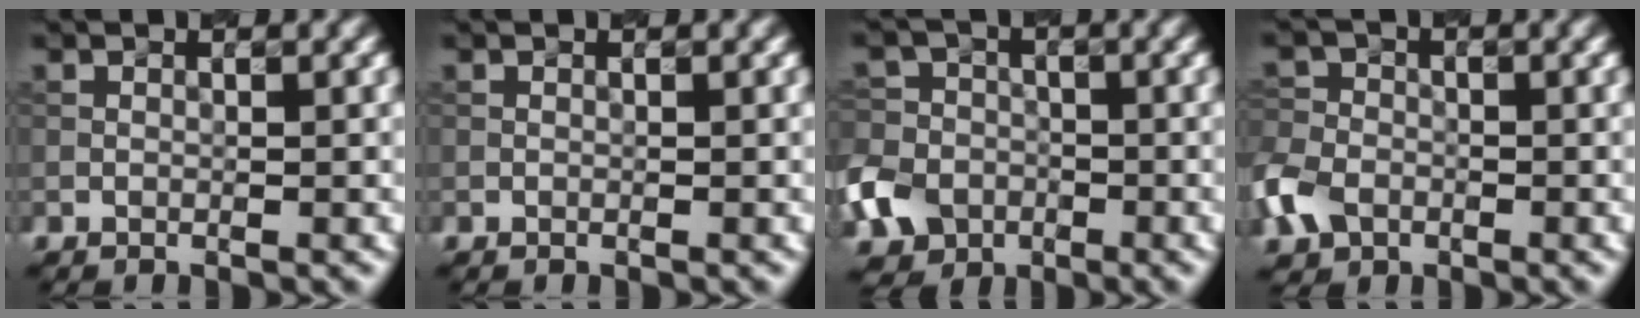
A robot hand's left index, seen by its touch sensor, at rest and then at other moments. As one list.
[{"total": 0.0}, {"total": 6.2, "force": [-3.0, 4.9, 2.4], "torque": [-0.051, -0.009, -0.070]}, {"total": 4.5, "force": [-2.1, 3.4, 2.1], "torque": [-0.054, -0.003, -0.055]}]